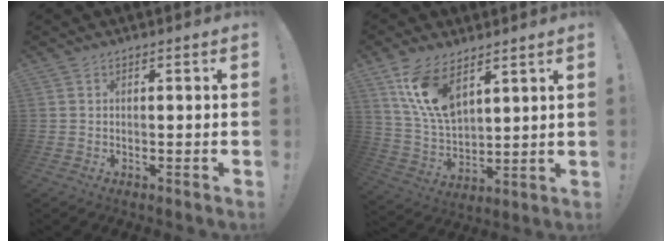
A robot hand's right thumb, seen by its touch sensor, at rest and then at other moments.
{"total": 13.6, "force": [8.5, 6.6, 8.3], "torque": [-0.178, -0.042, 0.161]}